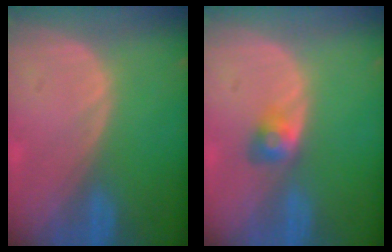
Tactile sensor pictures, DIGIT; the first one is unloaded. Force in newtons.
{"total": 2.8, "press": 2.6, "slide": 1.2}